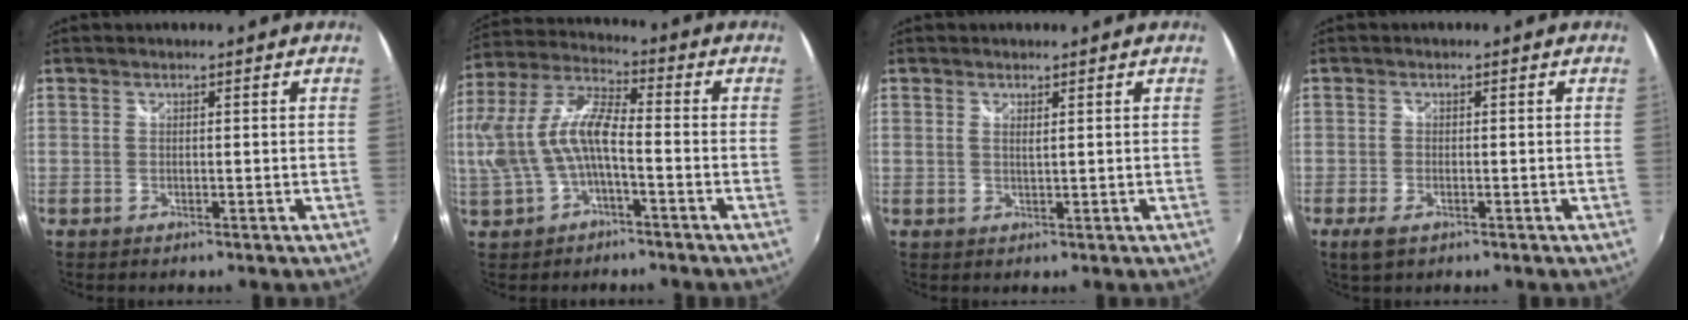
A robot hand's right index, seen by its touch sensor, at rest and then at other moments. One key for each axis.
{"total": 12.2, "fx": -2.4, "fy": 4.8, "fz": 10.9, "tx": -0.228, "ty": 0.008, "tz": -0.039}
{"total": 1.2, "fx": 0.7, "fy": 0.3, "fz": 0.9, "tx": -0.016, "ty": -0.001, "tz": 0.009}
{"total": 3.1, "fx": -1.8, "fy": 1.4, "fz": 2.2, "tx": -0.050, "ty": -0.006, "tz": -0.031}